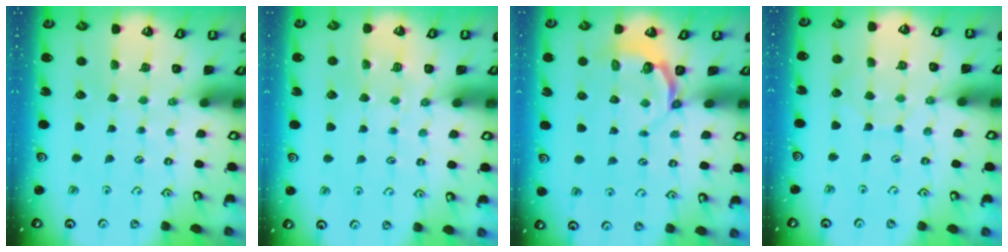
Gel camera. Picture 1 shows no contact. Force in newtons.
{"total": 4.0, "press": 4.0, "slide": 0.8}
{"total": 3.9, "press": 2.8, "slide": 2.7}
{"total": 5.1, "press": 5.1, "slide": 0.2}